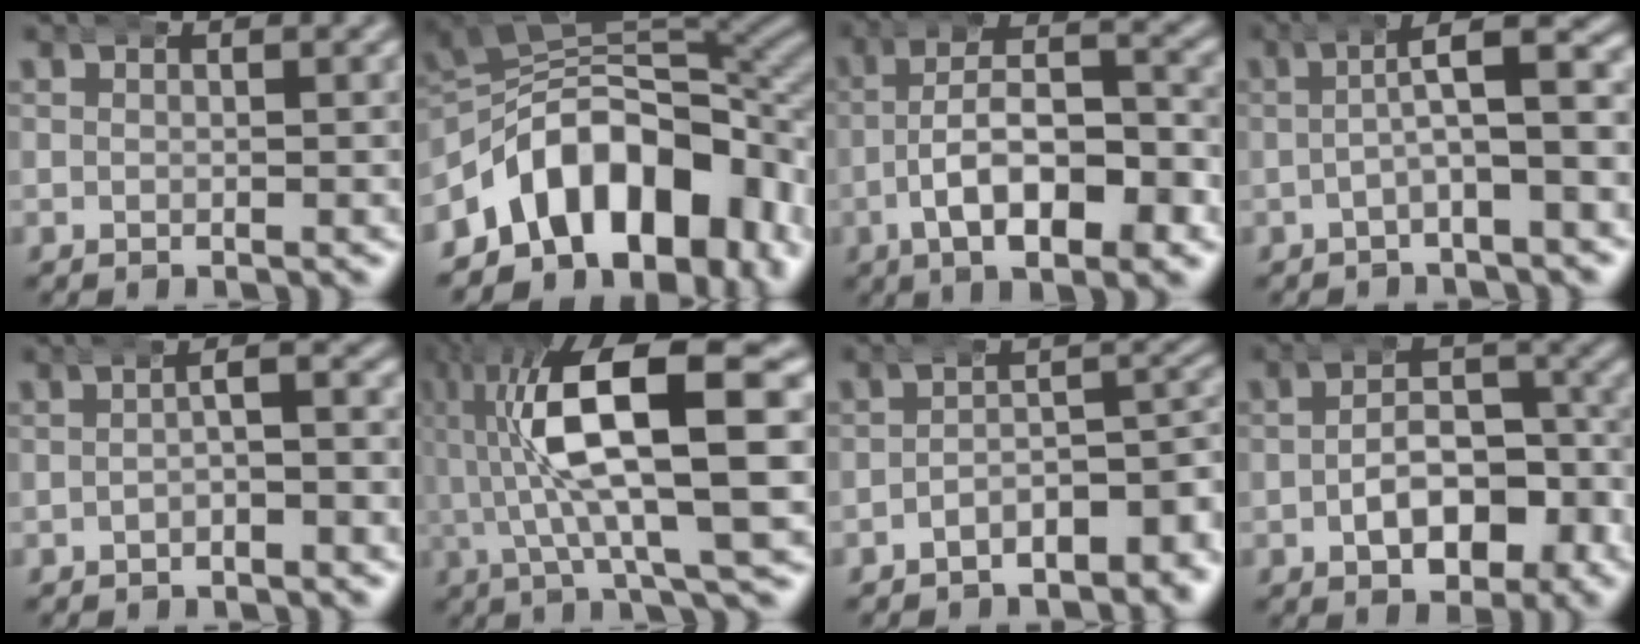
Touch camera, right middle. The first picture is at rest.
{"total": 19.0, "force": [-4.9, 13.3, 12.7], "torque": [-0.217, -0.027, -0.067]}
{"total": 7.3, "force": [-1.6, 3.1, 6.4], "torque": [-0.090, -0.003, -0.030]}
{"total": 5.2, "force": [-0.4, 1.5, 4.9], "torque": [-0.065, 0.006, -0.009]}
{"total": 2.2, "force": [-0.4, 0.7, 2.1], "torque": [-0.014, 0.008, -0.014]}
{"total": 13.8, "force": [3.0, 4.8, 12.6], "torque": [-0.207, 0.017, 0.044]}
{"total": 4.9, "force": [-2.7, 1.7, 3.8], "torque": [-0.037, -0.001, -0.045]}
{"total": 7.4, "force": [-3.0, 4.4, 5.1], "torque": [-0.051, -0.008, -0.043]}